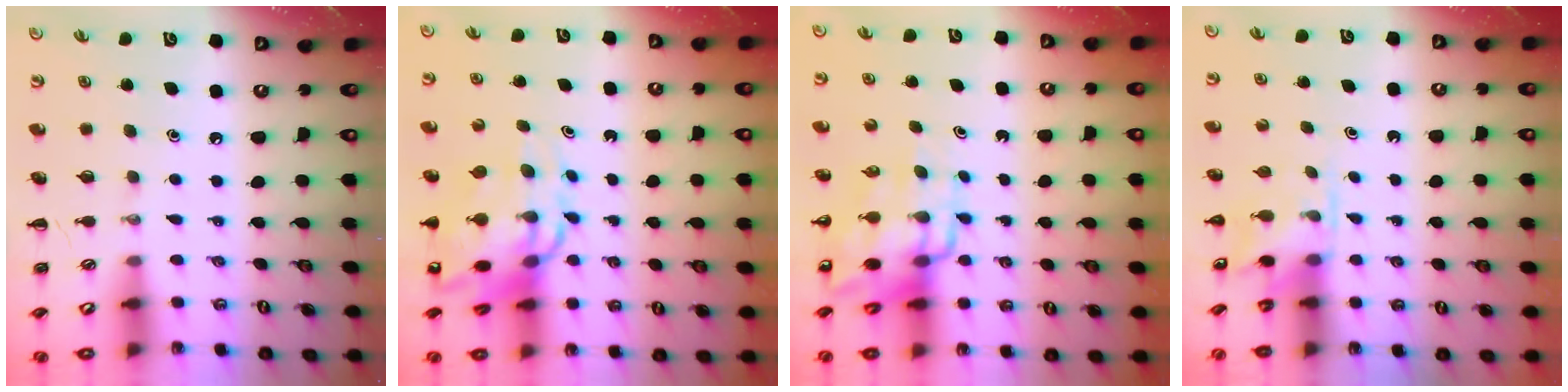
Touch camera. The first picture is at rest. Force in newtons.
{"total": 12.1, "press": 11.7, "slide": 3.3}
{"total": 13.0, "press": 12.5, "slide": 3.7}
{"total": 4.5, "press": 4.3, "slide": 1.3}